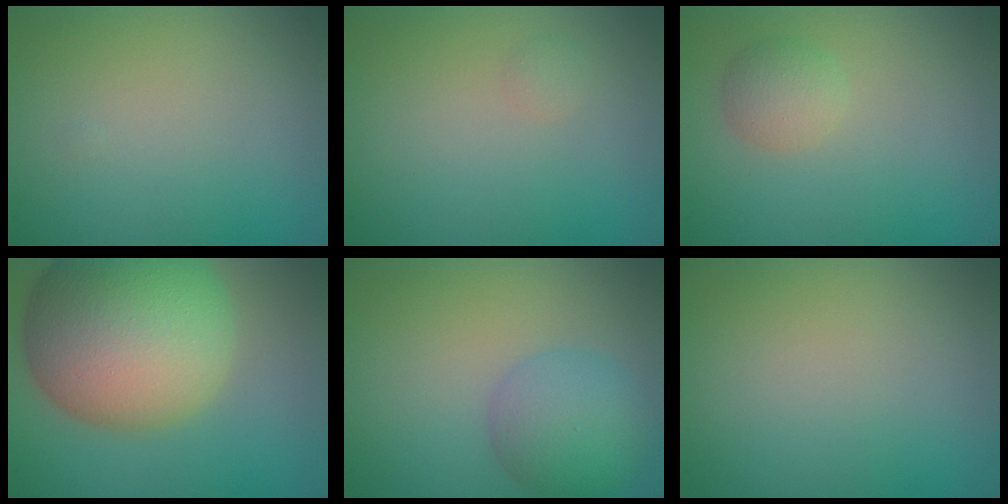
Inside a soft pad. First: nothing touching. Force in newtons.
{"total": 0.5, "press": 0.5, "slide": 0.0}
{"total": 2.0, "press": 2.0, "slide": 0.1}
{"total": 14.8, "press": 14.8, "slide": 0.9}
{"total": 4.4, "press": 4.4, "slide": 0.2}
{"total": 0.0}